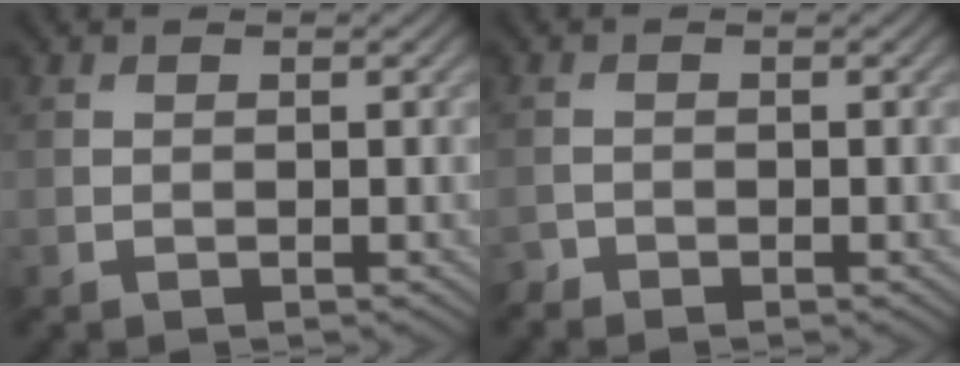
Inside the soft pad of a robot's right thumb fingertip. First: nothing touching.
{"total": 1.0, "force": [-1.0, 0.2, -0.1], "torque": [-0.001, 0.001, -0.023]}